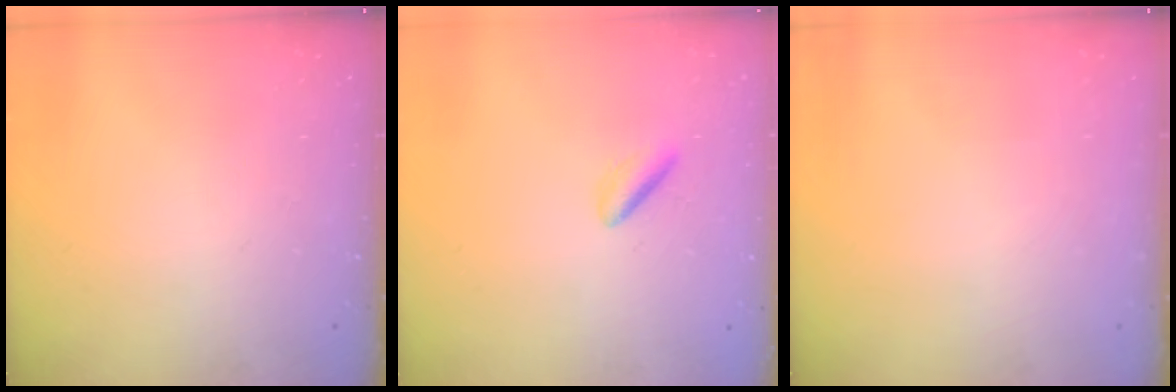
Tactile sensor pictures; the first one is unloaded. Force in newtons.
{"total": 2.4, "press": 2.2, "slide": 0.8}
{"total": 0.0}